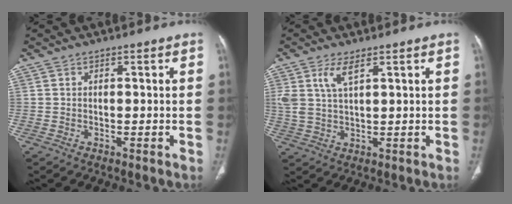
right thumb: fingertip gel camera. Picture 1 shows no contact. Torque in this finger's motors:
{"motor_torque": [-0.08, 0.32, 0.54, 0.68, 0.08]}